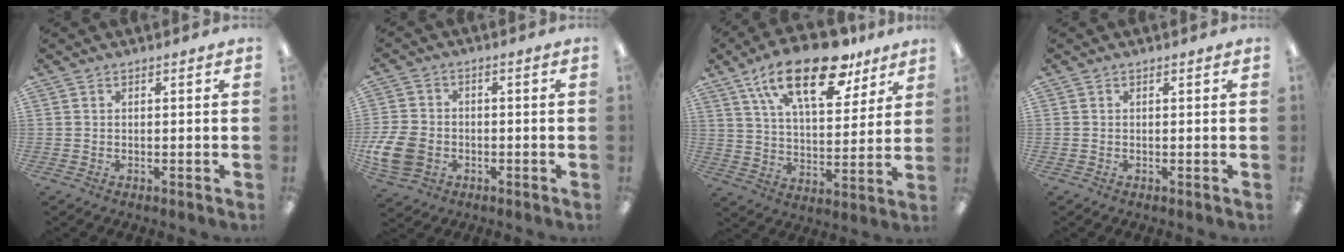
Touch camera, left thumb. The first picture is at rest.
{"total": 9.6, "force": [-2.8, 7.2, 5.6], "torque": [-0.126, 0.006, -0.049]}
{"total": 21.9, "force": [13.8, 9.5, 14.1], "torque": [-0.234, -0.059, 0.233]}
{"total": 0.0}